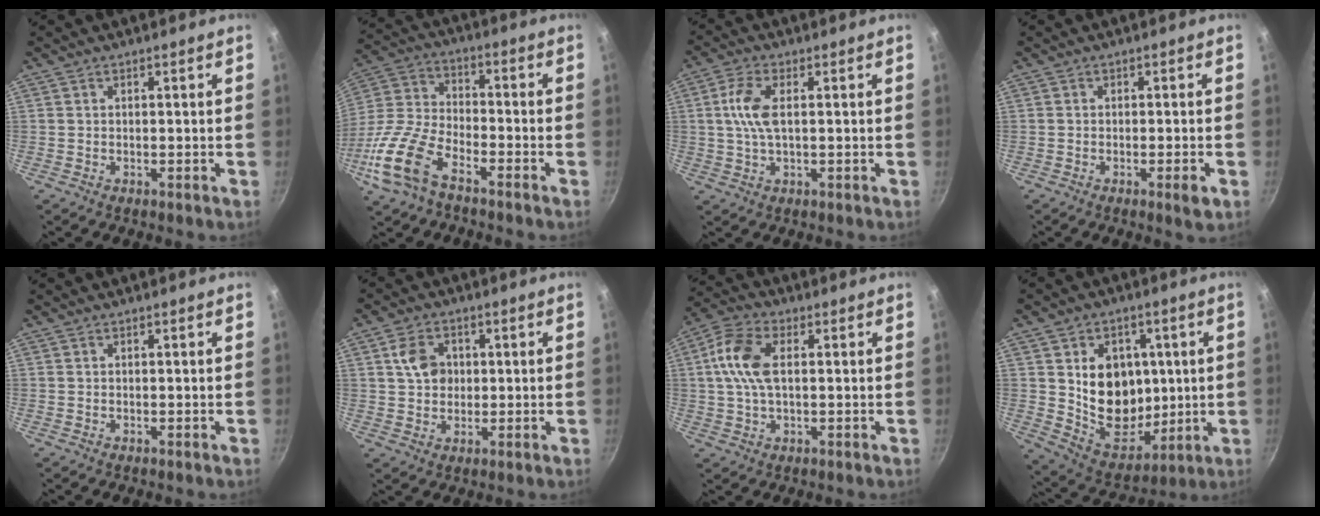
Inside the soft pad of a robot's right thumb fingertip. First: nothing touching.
{"total": 15.1, "force": [-8.5, 7.0, 10.3], "torque": [-0.223, 0.041, -0.181]}
{"total": 6.5, "force": [1.0, 2.9, 5.8], "torque": [-0.126, 0.008, 0.018]}
{"total": 3.6, "force": [-1.4, 0.5, 3.3], "torque": [-0.054, 0.003, -0.020]}
{"total": 0.0}
{"total": 6.6, "force": [1.5, 5.2, 3.6], "torque": [-0.044, 0.003, 0.021]}
{"total": 9.7, "force": [1.4, 5.5, 7.9], "torque": [-0.157, 0.018, 0.016]}
{"total": 16.8, "force": [2.2, 13.4, 9.8], "torque": [-0.105, -0.024, 0.055]}